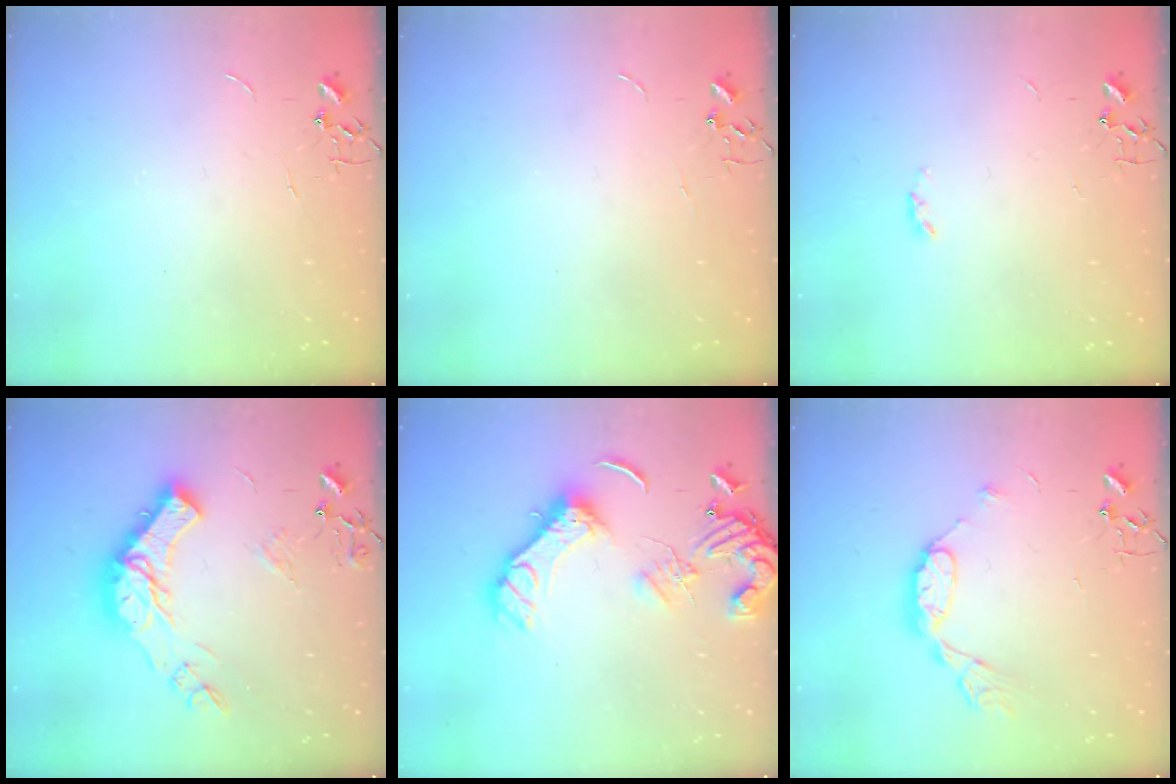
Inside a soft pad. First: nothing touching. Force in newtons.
{"total": 0.0}
{"total": 2.5, "press": 2.4, "slide": 0.4}
{"total": 19.1, "press": 19.0, "slide": 2.2}
{"total": 15.8, "press": 15.7, "slide": 2.0}
{"total": 9.2, "press": 9.2, "slide": 0.2}